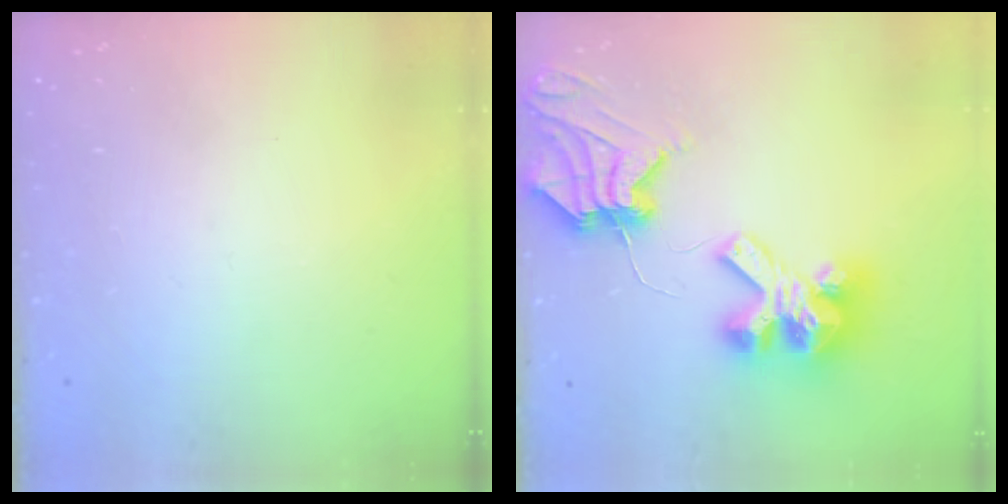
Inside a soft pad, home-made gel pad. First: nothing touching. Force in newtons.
{"total": 12.0, "press": 11.9, "slide": 1.3}